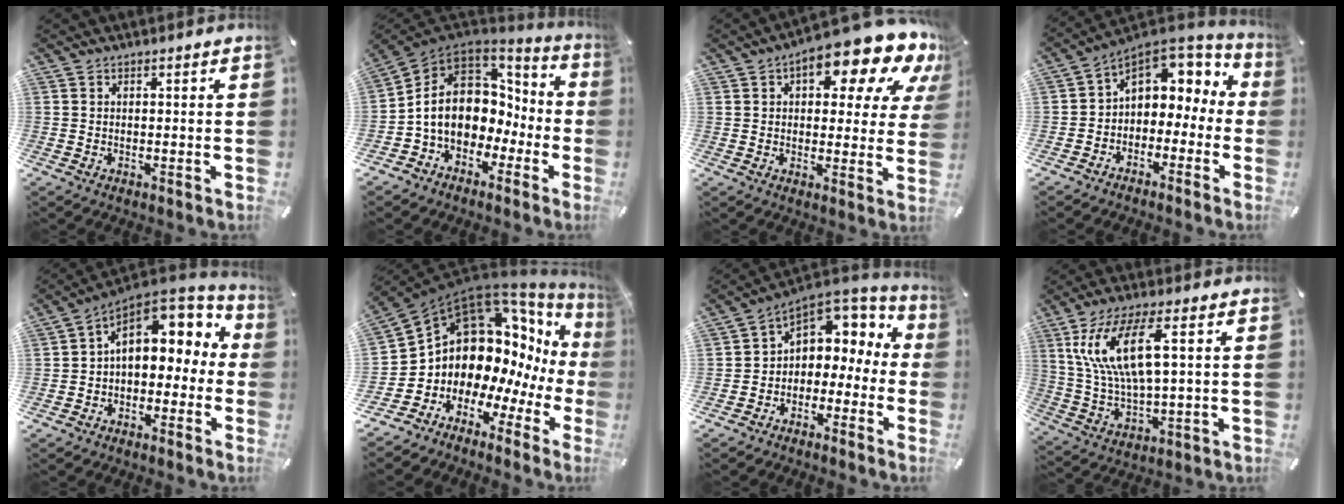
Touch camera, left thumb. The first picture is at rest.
{"total": 12.4, "force": [-0.2, 10.3, 6.8], "torque": [-0.152, -0.005, -0.004]}
{"total": 14.6, "force": [8.9, 5.8, 10.1], "torque": [-0.134, -0.067, 0.143]}
{"total": 7.3, "force": [2.8, 5.9, 3.1], "torque": [-0.052, -0.027, 0.056]}
{"total": 10.9, "force": [3.7, 7.7, 6.8], "torque": [-0.107, -0.022, 0.066]}
{"total": 13.3, "force": [4.7, 10.3, 7.0], "torque": [-0.130, -0.090, 0.093]}
{"total": 5.9, "force": [2.1, 5.1, 2.0], "torque": [-0.039, -0.027, 0.043]}
{"total": 13.6, "force": [5.2, 4.6, 11.7], "torque": [-0.259, 0.002, 0.088]}